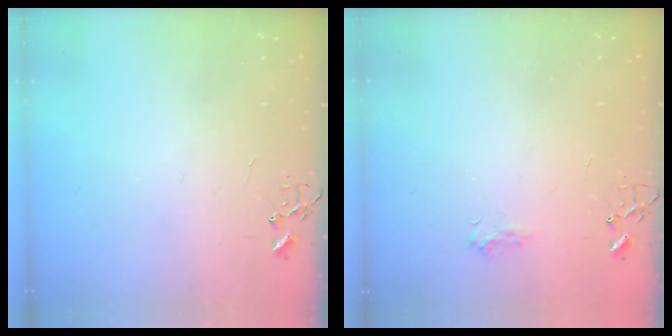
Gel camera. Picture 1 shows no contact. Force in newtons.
{"total": 6.6, "press": 6.6, "slide": 0.8}